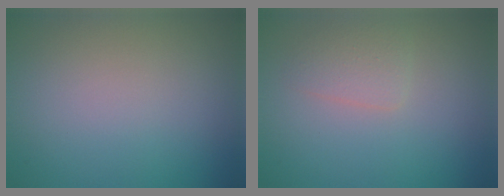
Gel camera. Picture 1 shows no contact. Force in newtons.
{"total": 1.7, "press": 1.7, "slide": 0.1}